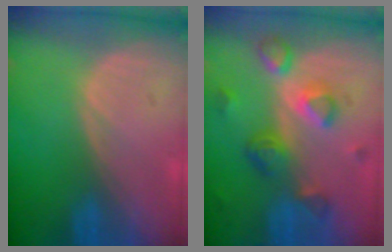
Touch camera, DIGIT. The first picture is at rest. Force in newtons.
{"total": 7.9, "press": 7.0, "slide": 3.6}